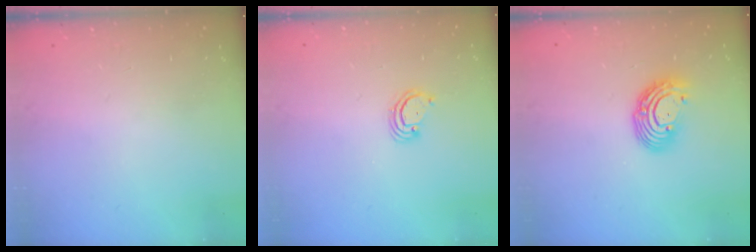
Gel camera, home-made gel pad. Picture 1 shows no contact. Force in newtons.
{"total": 2.8, "press": 2.8, "slide": 0.3}
{"total": 9.8, "press": 9.7, "slide": 0.9}